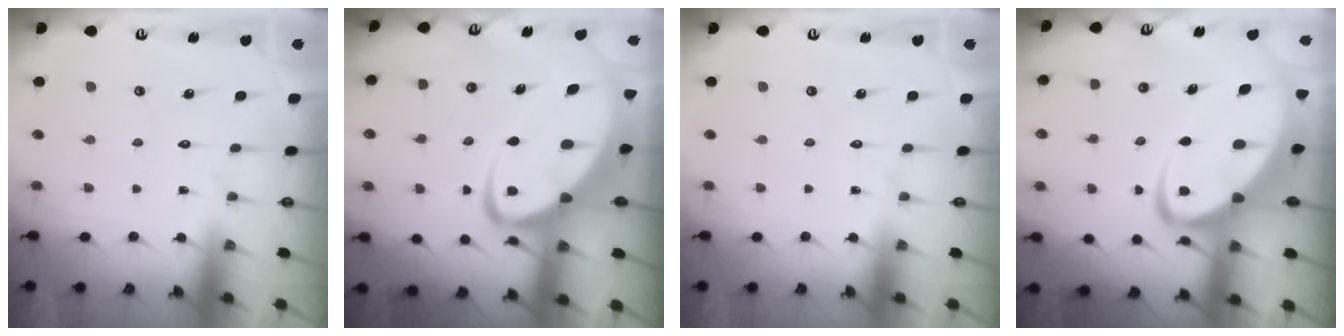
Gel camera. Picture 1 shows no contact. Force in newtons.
{"total": 9.7, "press": 9.6, "slide": 1.1}
{"total": 0.0}
{"total": 9.7, "press": 9.6, "slide": 1.1}